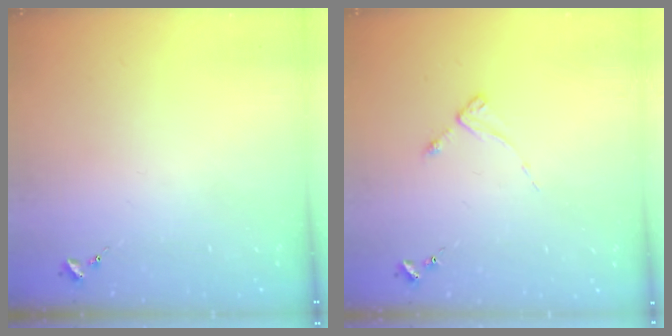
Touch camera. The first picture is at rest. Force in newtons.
{"total": 2.8, "press": 2.8, "slide": 0.3}